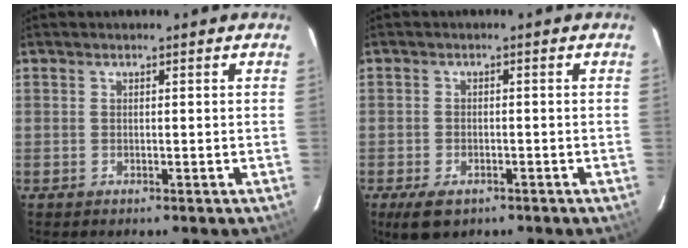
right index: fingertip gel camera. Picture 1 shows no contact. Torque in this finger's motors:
{"motor_torque": [0.63, -0.52, 0.21, 0.03]}